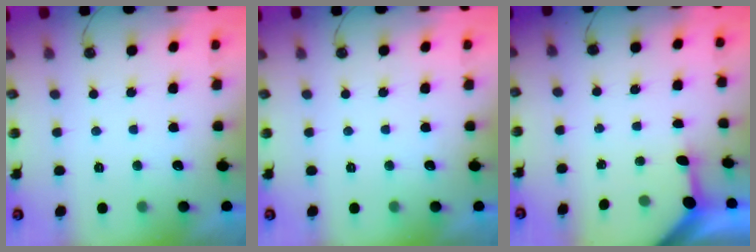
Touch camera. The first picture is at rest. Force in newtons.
{"total": 0.0}
{"total": 3.3, "press": 3.3, "slide": 0.4}